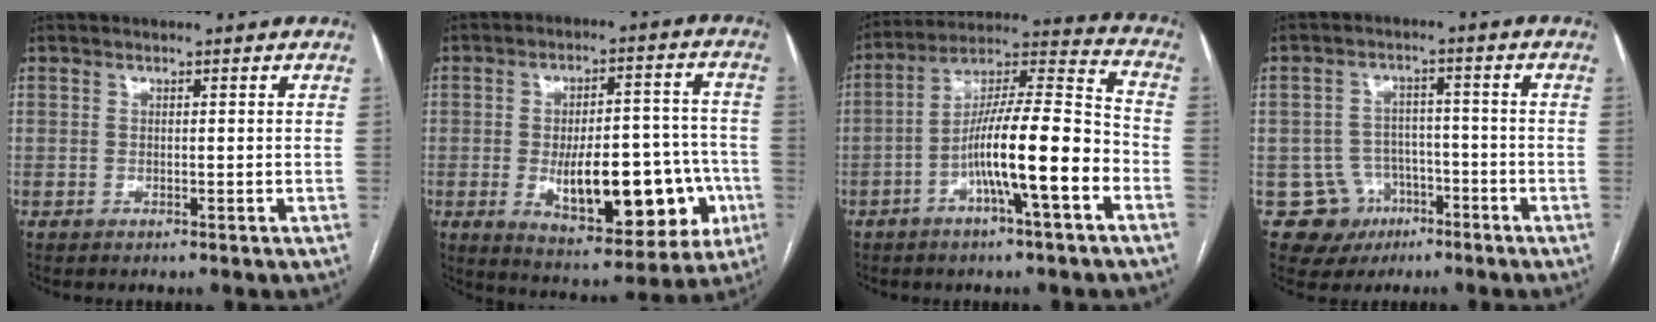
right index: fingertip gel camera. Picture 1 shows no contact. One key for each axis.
{"total": 17.9, "fx": -4.3, "fy": 7.4, "fz": 15.7, "tx": -0.208, "ty": 0.021, "tz": -0.043}
{"total": 15.1, "fx": -5.3, "fy": 1.2, "fz": 14.1, "tx": -0.241, "ty": 0.015, "tz": -0.090}
{"total": 7.1, "fx": -2.9, "fy": 6.4, "fz": 0.2, "tx": 0.003, "ty": 0.014, "tz": -0.034}